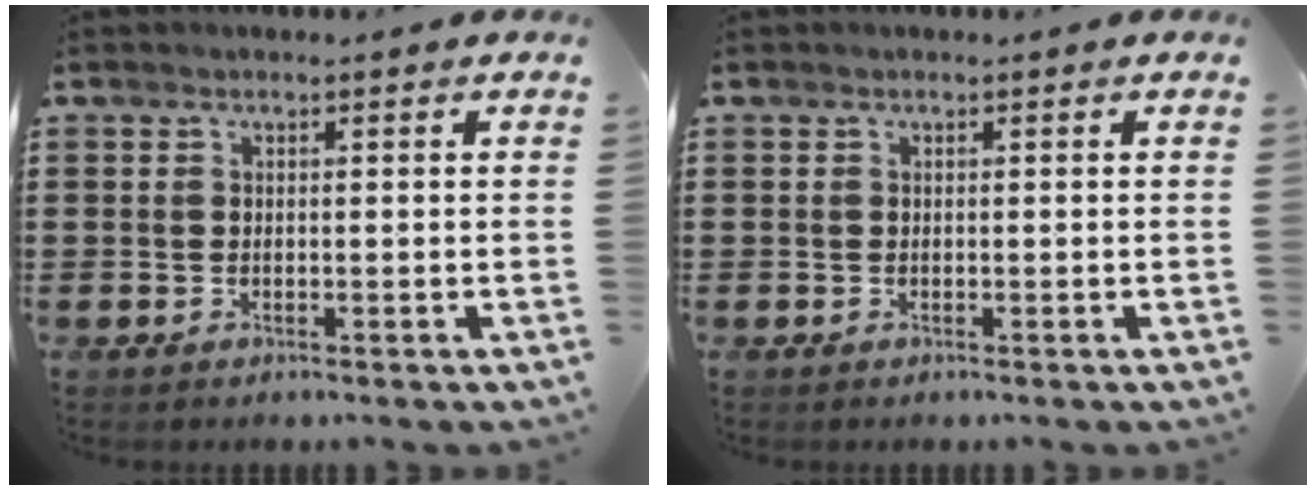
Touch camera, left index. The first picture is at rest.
{"total": 0.0}